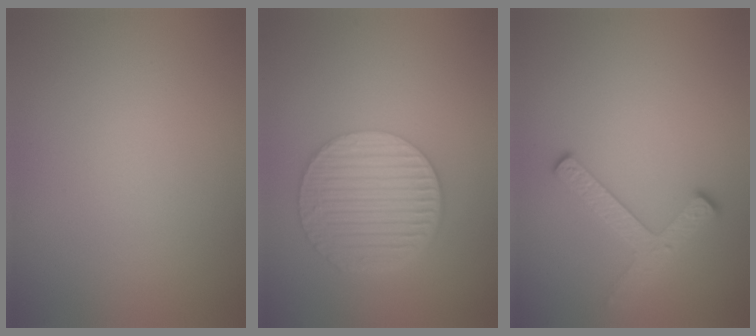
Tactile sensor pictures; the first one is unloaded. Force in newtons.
{"total": 6.5, "press": 4.5, "slide": 4.8}
{"total": 2.5, "press": 2.4, "slide": 0.5}